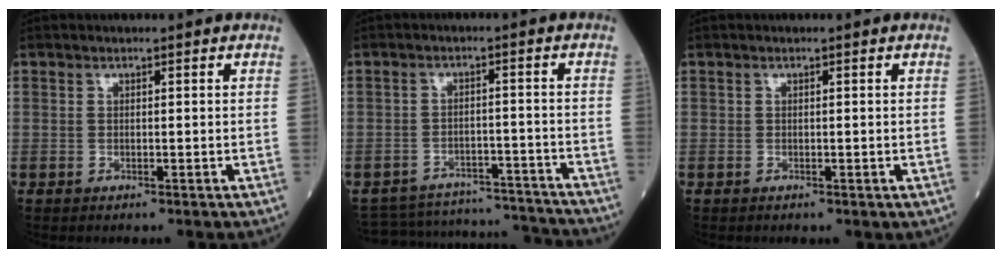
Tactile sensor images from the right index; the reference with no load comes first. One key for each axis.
{"total": 15.0, "fx": -14.6, "fy": 2.7, "fz": 1.7, "tx": -0.031, "ty": 0.021, "tz": -0.189}
{"total": 0.0}